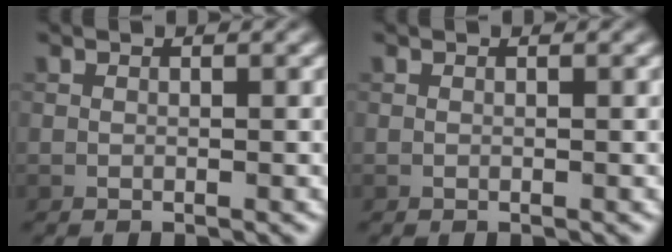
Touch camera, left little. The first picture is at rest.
{"total": 0.0}